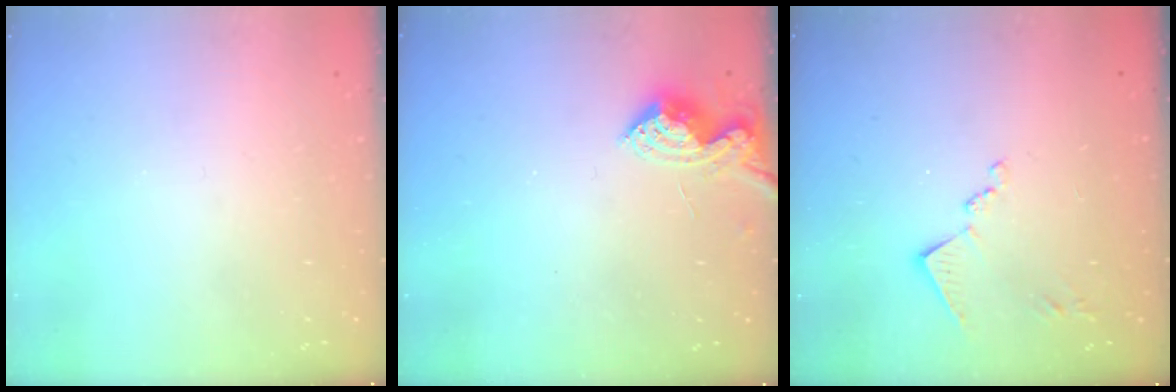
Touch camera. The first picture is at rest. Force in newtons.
{"total": 8.6, "press": 8.5, "slide": 0.2}
{"total": 9.1, "press": 9.1, "slide": 0.5}